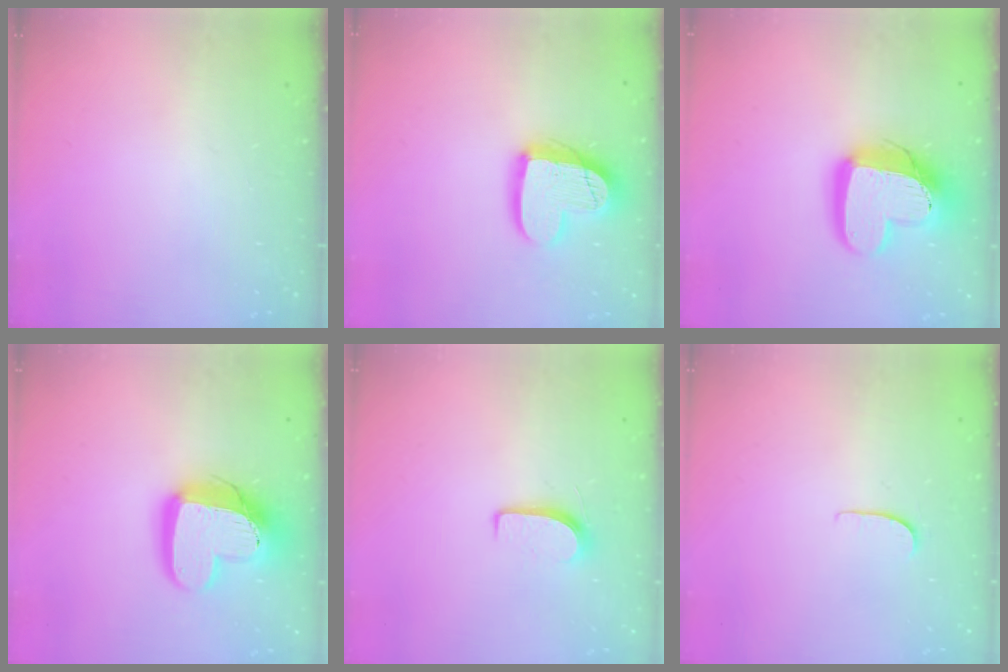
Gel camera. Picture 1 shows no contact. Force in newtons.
{"total": 15.5, "press": 15.4, "slide": 1.1}
{"total": 16.6, "press": 16.6, "slide": 1.3}
{"total": 16.6, "press": 16.6, "slide": 1.3}
{"total": 6.1, "press": 6.1, "slide": 0.6}
{"total": 4.2, "press": 4.2, "slide": 0.4}